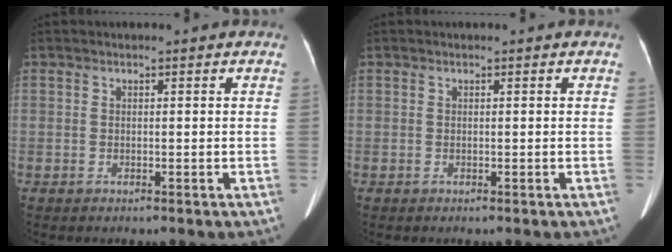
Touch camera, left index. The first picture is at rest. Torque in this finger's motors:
{"motor_torque": [0.04, 0.04, 0.00, 0.00]}